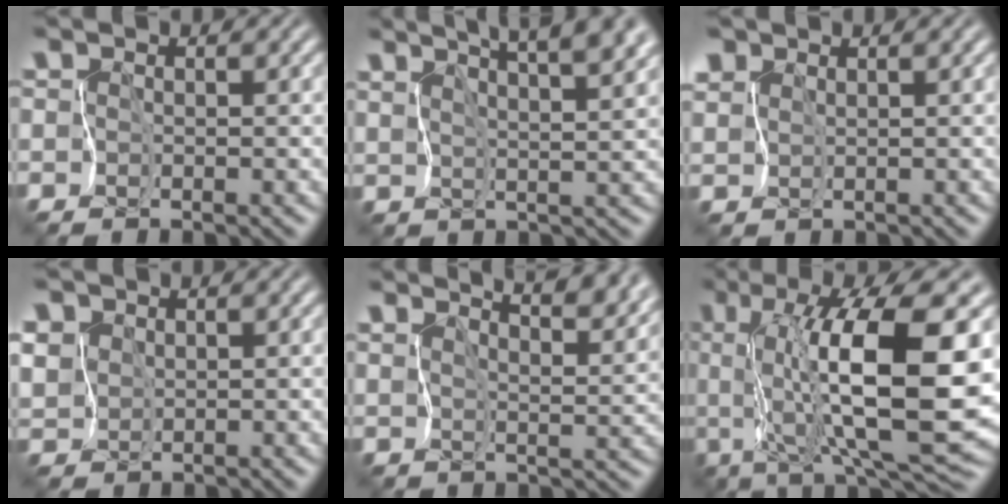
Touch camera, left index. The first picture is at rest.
{"total": 8.7, "force": [6.8, 1.8, 5.2], "torque": [-0.074, 0.010, 0.103]}
{"total": 2.7, "force": [2.6, 0.9, 0.3], "torque": [-0.037, -0.006, 0.057]}
{"total": 5.7, "force": [3.3, 4.3, 1.8], "torque": [-0.066, 0.012, 0.050]}
{"total": 7.7, "force": [6.7, 1.4, 3.3], "torque": [-0.048, -0.008, 0.098]}
{"total": 10.5, "force": [1.6, 1.0, 10.3], "torque": [-0.169, -0.019, 0.047]}